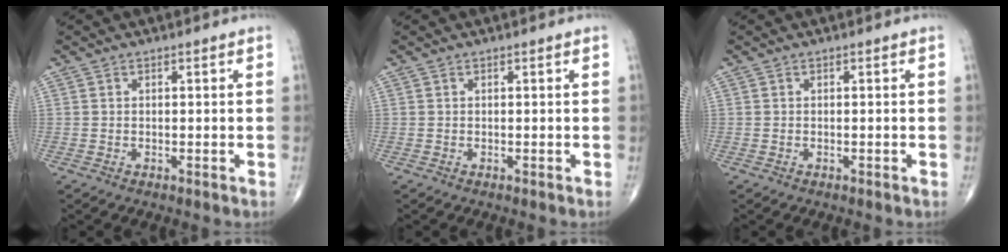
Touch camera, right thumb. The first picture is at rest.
{"total": 0.0}
{"total": 0.0}